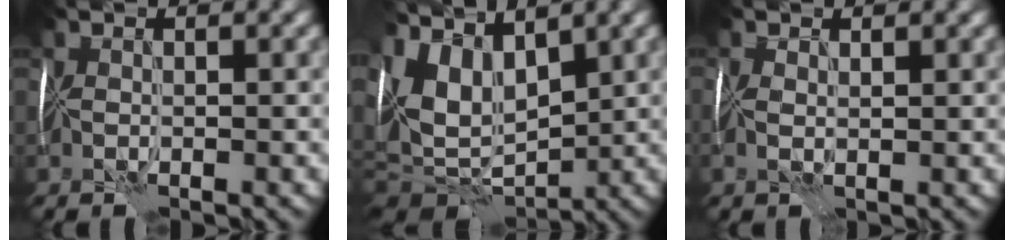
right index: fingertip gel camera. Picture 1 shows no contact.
{"total": 9.9, "force": [3.1, 6.3, 7.0], "torque": [-0.135, 0.008, 0.061]}
{"total": 1.1, "force": [0.6, 0.5, 0.7], "torque": [-0.012, 0.003, 0.009]}